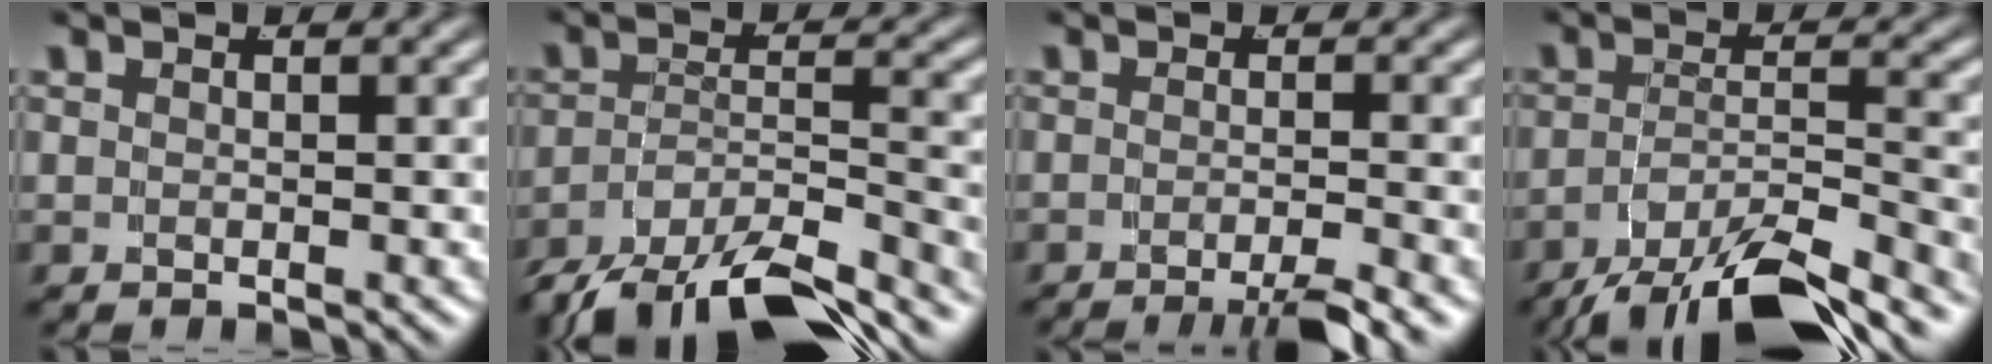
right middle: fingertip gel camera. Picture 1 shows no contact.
{"total": 10.5, "force": [-7.6, 4.8, 5.4], "torque": [-0.077, -0.023, -0.116]}
{"total": 3.6, "force": [-2.7, 0.4, 2.3], "torque": [-0.029, -0.006, -0.044]}
{"total": 8.8, "force": [-6.4, 3.2, 5.3], "torque": [-0.066, -0.016, -0.094]}